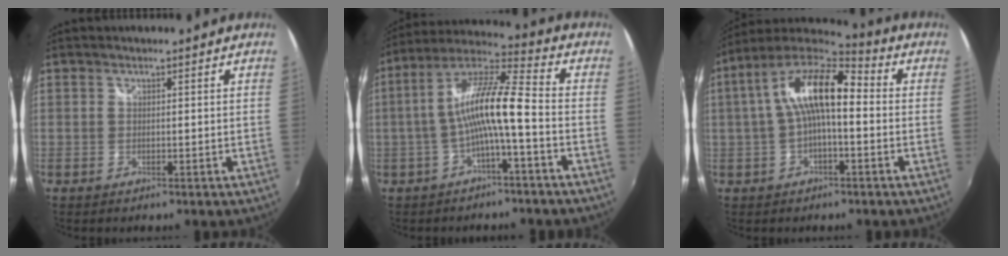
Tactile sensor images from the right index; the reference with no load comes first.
{"total": 11.4, "force": [-2.6, 1.4, 11.0], "torque": [-0.226, 0.020, -0.048]}
{"total": 13.2, "force": [0.6, 4.9, 12.3], "torque": [-0.230, 0.028, 0.002]}